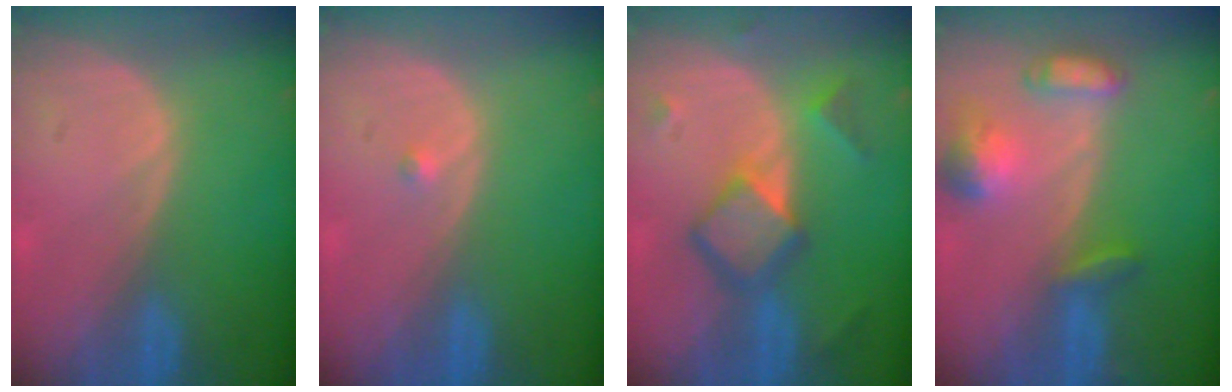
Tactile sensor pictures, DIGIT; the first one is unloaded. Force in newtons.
{"total": 0.7, "press": 0.5, "slide": 0.4}
{"total": 6.8, "press": 6.8, "slide": 0.5}
{"total": 6.4, "press": 6.4, "slide": 0.5}